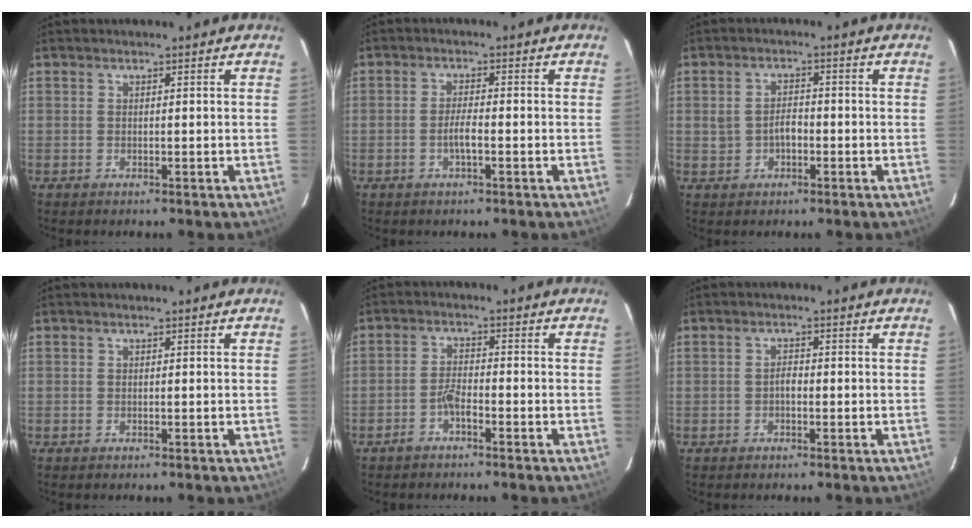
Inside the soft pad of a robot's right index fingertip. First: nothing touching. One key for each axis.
{"total": 2.6, "fx": -1.1, "fy": 0.4, "fz": 2.3, "tx": -0.048, "ty": 0.003, "tz": -0.022}
{"total": 3.4, "fx": -0.7, "fy": 2.3, "fz": 2.4, "tx": -0.048, "ty": 0.008, "tz": -0.007}
{"total": 0.0}
{"total": 2.9, "fx": -2.2, "fy": 0.7, "fz": 1.8, "tx": -0.050, "ty": 0.008, "tz": -0.043}
{"total": 1.2, "fx": -0.5, "fy": 0.7, "fz": 0.9, "tx": -0.015, "ty": 0.006, "tz": -0.009}